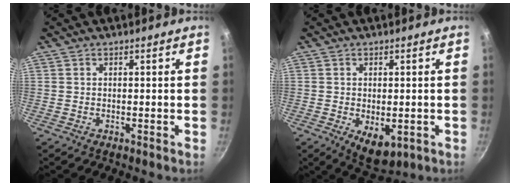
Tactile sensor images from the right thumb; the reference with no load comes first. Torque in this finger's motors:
{"motor_torque": [-0.33, 0.18, -0.05, -0.26, 0.01]}